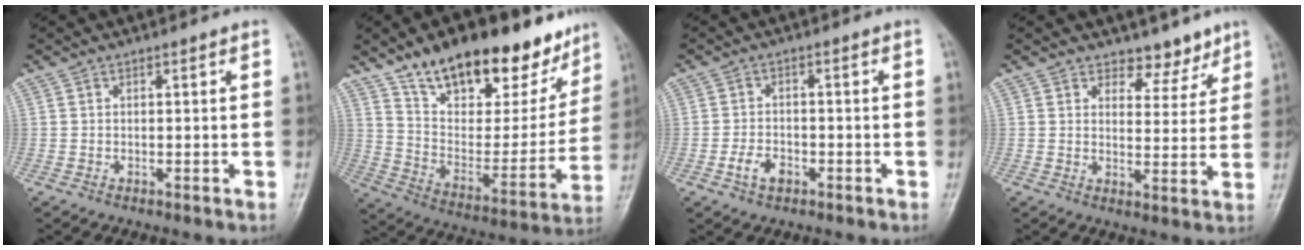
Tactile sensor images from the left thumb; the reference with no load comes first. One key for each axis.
{"total": 26.4, "fx": 18.4, "fy": 11.6, "fz": 15.0, "tx": -0.180, "ty": -0.059, "tz": 0.295}
{"total": 4.0, "fx": -1.9, "fy": 2.5, "fz": 2.4, "tx": -0.041, "ty": 0.013, "tz": -0.034}
{"total": 5.4, "fx": 4.3, "fy": 3.0, "fz": 1.4, "tx": 0.016, "ty": -0.031, "tz": 0.064}